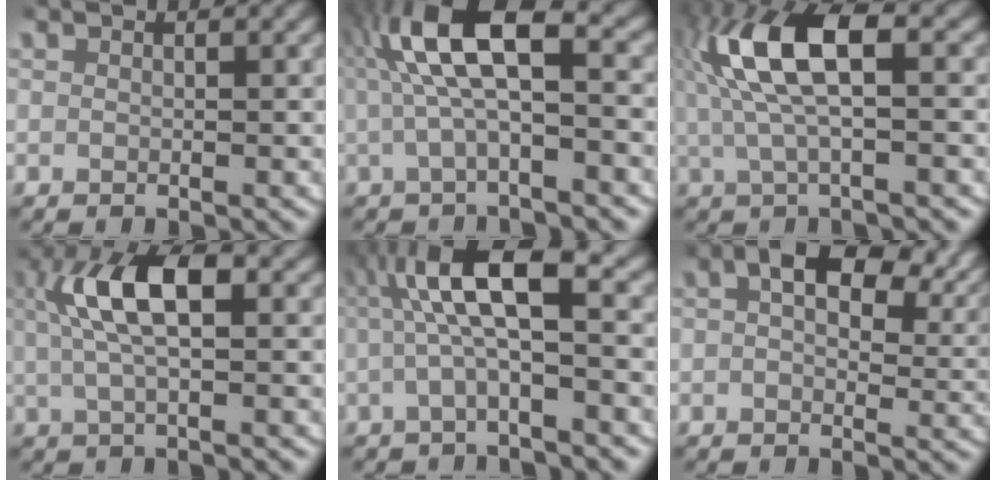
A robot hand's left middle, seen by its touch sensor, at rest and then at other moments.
{"total": 9.0, "force": [1.3, 4.1, 8.0], "torque": [-0.149, 0.017, 0.010]}
{"total": 9.8, "force": [1.5, 4.3, 8.7], "torque": [-0.184, 0.006, 0.026]}
{"total": 6.7, "force": [1.0, 2.7, 6.1], "torque": [-0.124, 0.013, 0.012]}
{"total": 7.8, "force": [1.1, 3.4, 7.0], "torque": [-0.120, 0.021, 0.004]}
{"total": 7.3, "force": [3.3, 3.5, 5.5], "torque": [-0.062, 0.021, 0.033]}